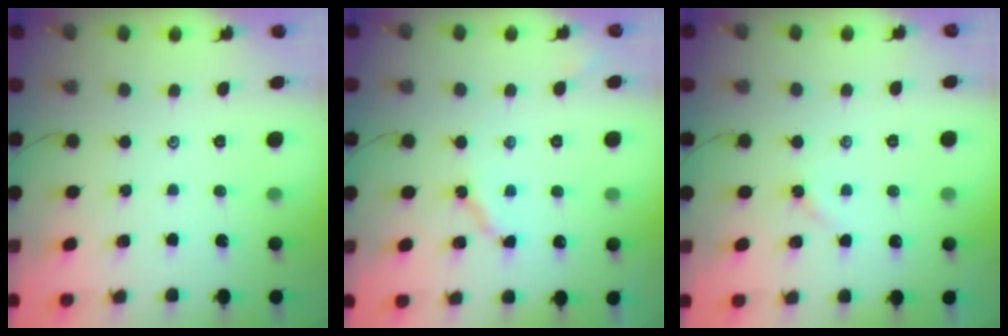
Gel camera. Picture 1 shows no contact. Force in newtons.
{"total": 4.7, "press": 4.7, "slide": 0.6}
{"total": 2.3, "press": 2.3, "slide": 0.5}